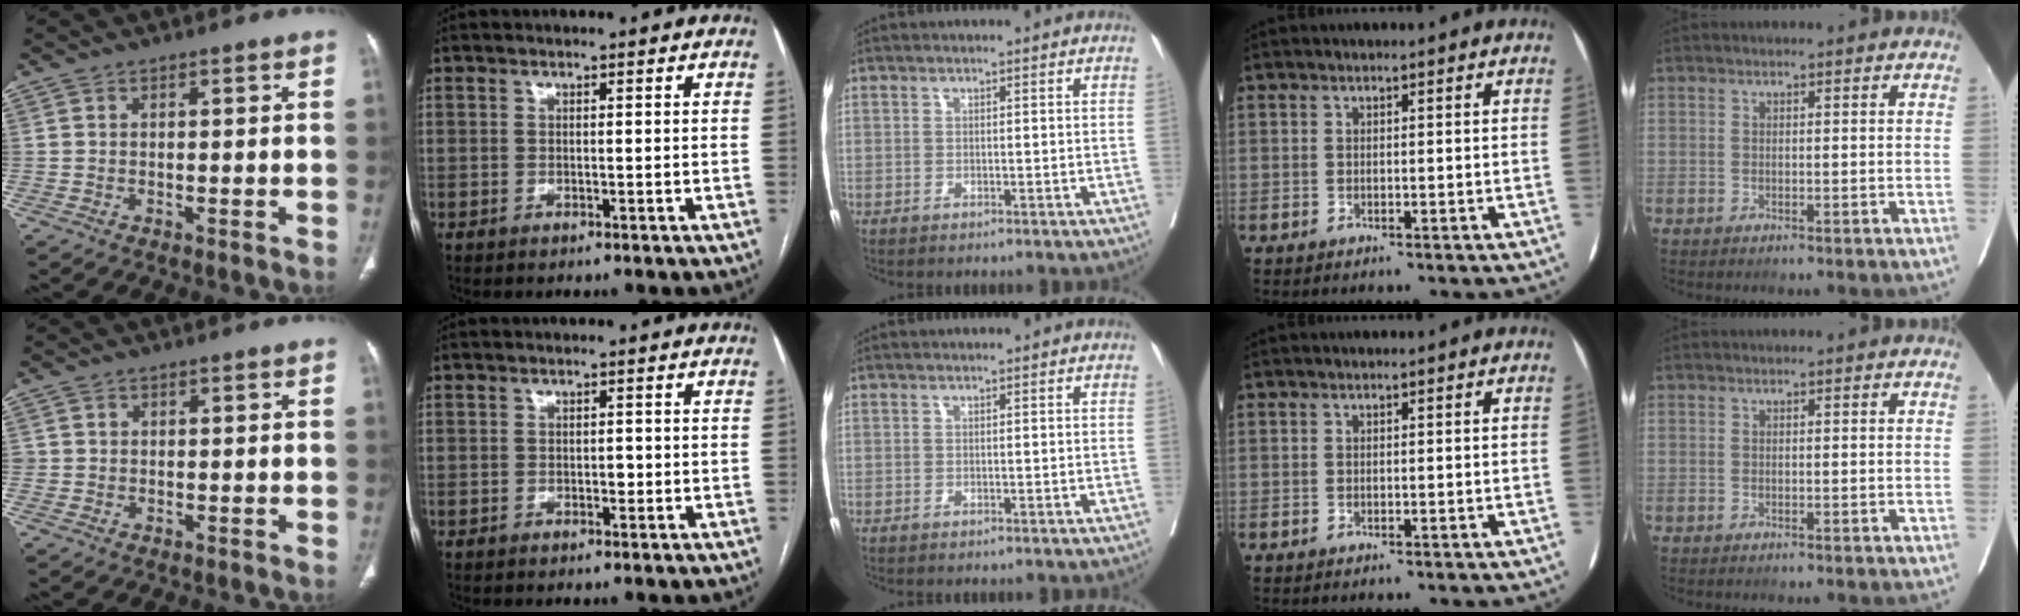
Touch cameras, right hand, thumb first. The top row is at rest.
{"thumb": {"total": 1.2, "force": [0.0, 1.2, 0.0], "torque": [0.009, 0.005, -0.001]}, "index": {"total": 1.0, "force": [-0.2, 0.6, 0.7], "torque": [-0.009, 0.002, -0.003]}}